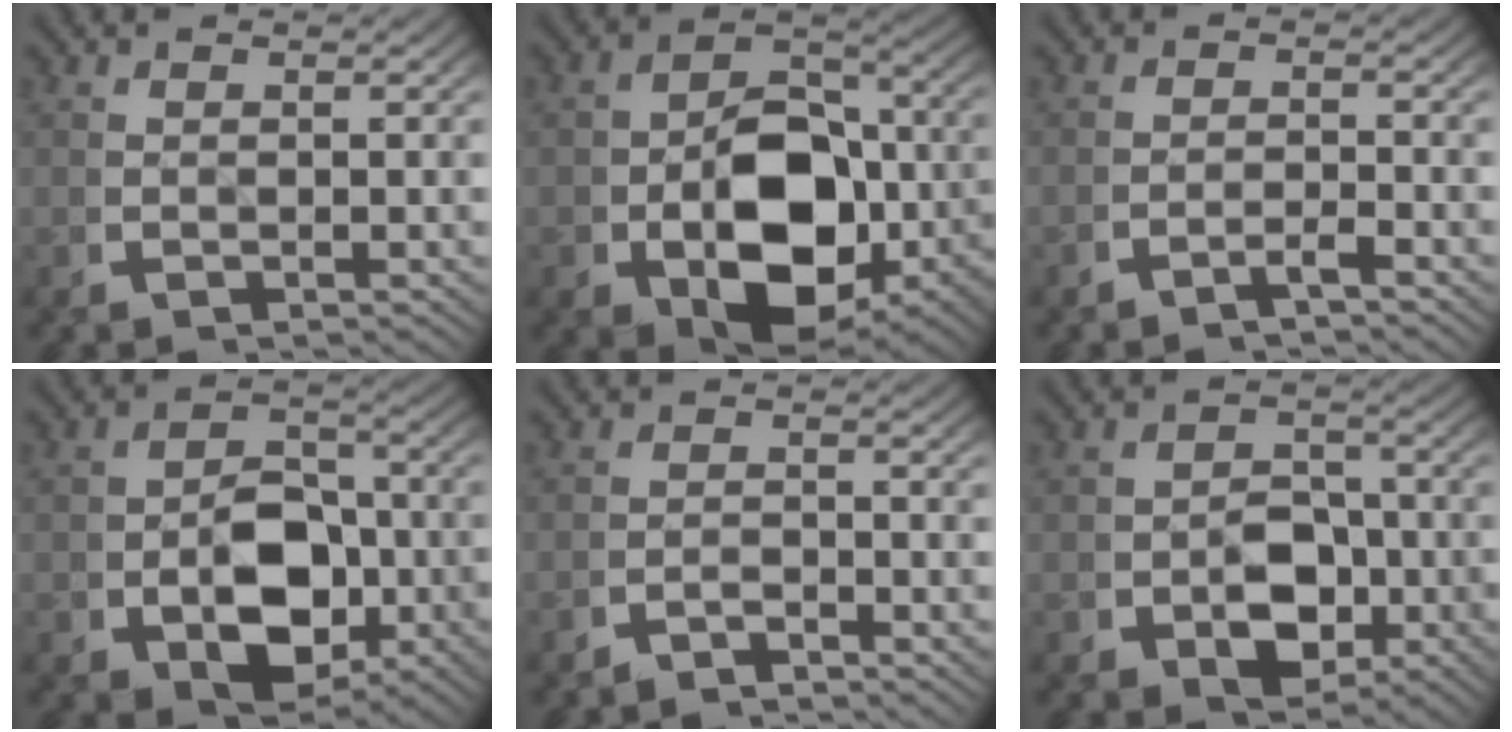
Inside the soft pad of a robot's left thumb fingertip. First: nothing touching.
{"total": 14.0, "force": [-2.4, 9.1, 10.4], "torque": [-0.180, -0.055, -0.013]}
{"total": 1.7, "force": [-1.6, 0.0, 0.6], "torque": [-0.007, 0.000, -0.035]}
{"total": 9.0, "force": [-1.6, 6.2, 6.3], "torque": [-0.108, -0.034, -0.012]}
{"total": 2.0, "force": [-1.9, 0.3, 0.2], "torque": [0.000, -0.004, -0.037]}
{"total": 5.9, "force": [-1.5, 4.4, 3.7], "torque": [-0.056, -0.025, -0.014]}